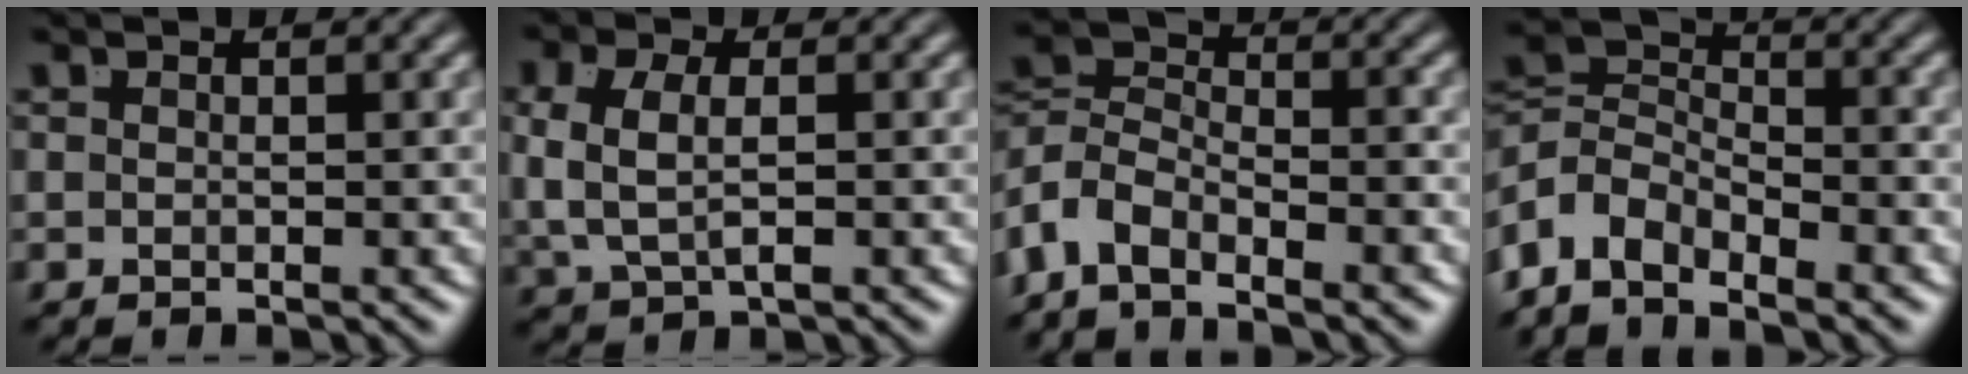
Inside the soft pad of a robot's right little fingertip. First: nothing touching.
{"total": 4.4, "force": [0.3, 2.8, 3.4], "torque": [-0.084, -0.006, 0.014]}
{"total": 7.6, "force": [-3.0, 6.2, 3.3], "torque": [-0.089, -0.029, -0.057]}
{"total": 7.7, "force": [-2.3, 6.1, 4.1], "torque": [-0.102, -0.034, -0.038]}